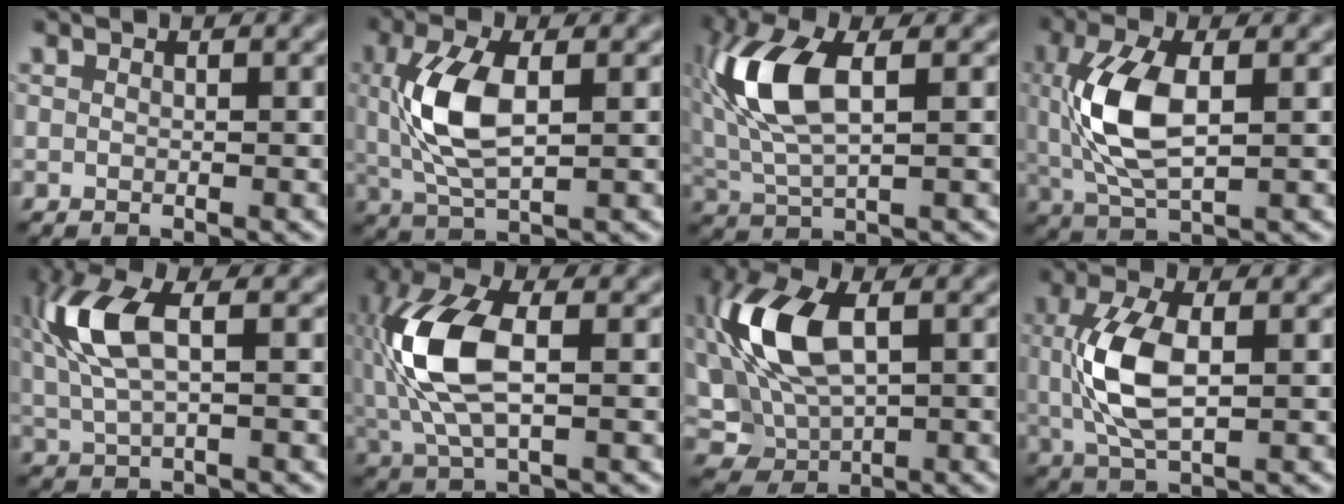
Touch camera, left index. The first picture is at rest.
{"total": 6.4, "force": [0.7, 2.8, 5.7], "torque": [-0.132, 0.005, 0.015]}
{"total": 7.4, "force": [1.6, 3.0, 6.6], "torque": [-0.152, 0.013, 0.024]}
{"total": 7.1, "force": [0.6, 3.2, 6.3], "torque": [-0.145, 0.005, 0.014]}
{"total": 6.1, "force": [1.5, 2.3, 5.4], "torque": [-0.130, 0.011, 0.026]}
{"total": 8.6, "force": [0.4, 3.9, 7.7], "torque": [-0.175, 0.014, 0.003]}
{"total": 9.6, "force": [1.4, 5.5, 7.8], "torque": [-0.176, 0.011, 0.021]}
{"total": 6.2, "force": [0.3, 2.8, 5.5], "torque": [-0.128, 0.004, 0.008]}